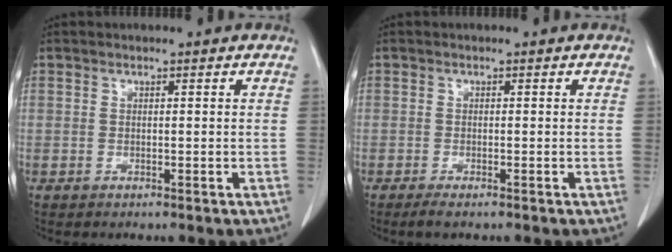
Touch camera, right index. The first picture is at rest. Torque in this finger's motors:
{"motor_torque": [0.19, -0.23, 0.00, 0.01]}